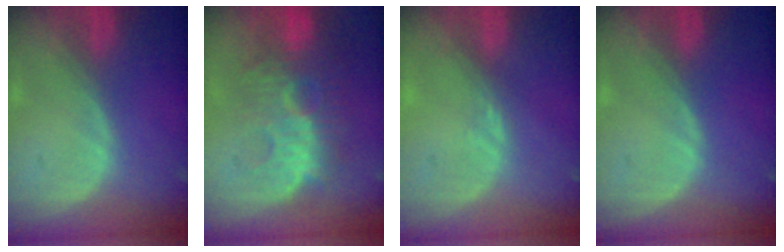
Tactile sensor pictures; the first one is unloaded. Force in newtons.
{"total": 10.2, "press": 9.7, "slide": 3.0}
{"total": 0.9, "press": 0.8, "slide": 0.3}
{"total": 0.0}